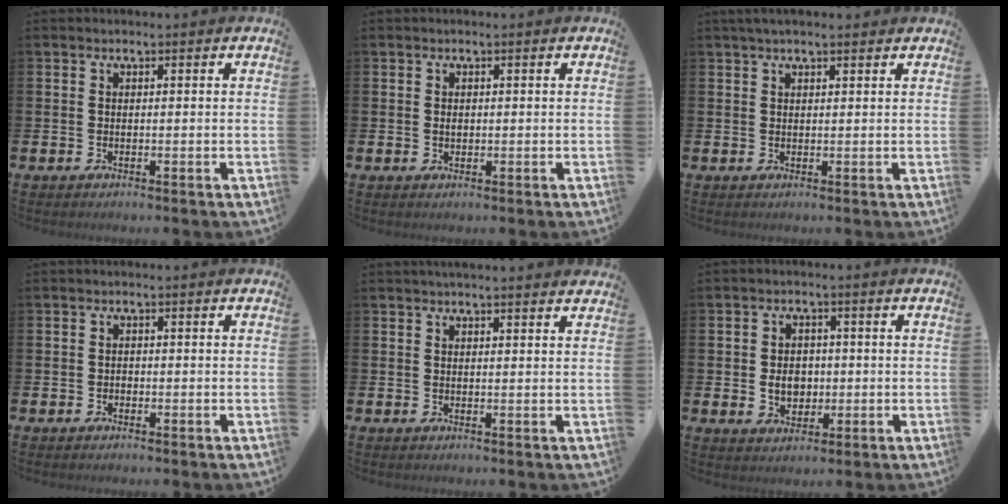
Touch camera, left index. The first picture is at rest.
{"total": 0.7, "force": [0.1, 0.5, 0.5], "torque": [-0.011, 0.004, 0.002]}
{"total": 1.9, "force": [1.6, 0.4, 1.0], "torque": [-0.020, 0.006, 0.028]}
{"total": 0.6, "force": [-0.4, 0.5, 0.1], "torque": [-0.011, 0.007, -0.007]}
{"total": 2.0, "force": [1.9, -0.2, 0.3], "torque": [-0.005, -0.008, 0.035]}
{"total": 3.7, "force": [0.0, 2.9, 2.3], "torque": [-0.035, 0.004, -0.008]}